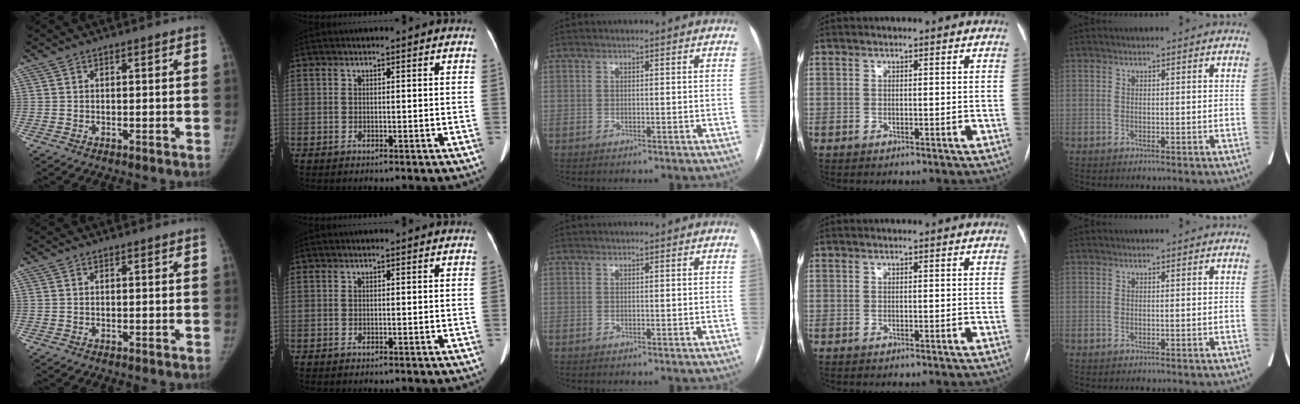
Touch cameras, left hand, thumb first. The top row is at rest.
{}